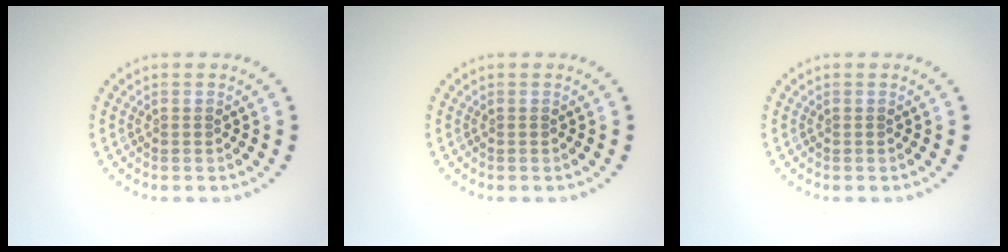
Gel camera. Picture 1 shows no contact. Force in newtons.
{"total": 0.0}
{"total": 0.0}